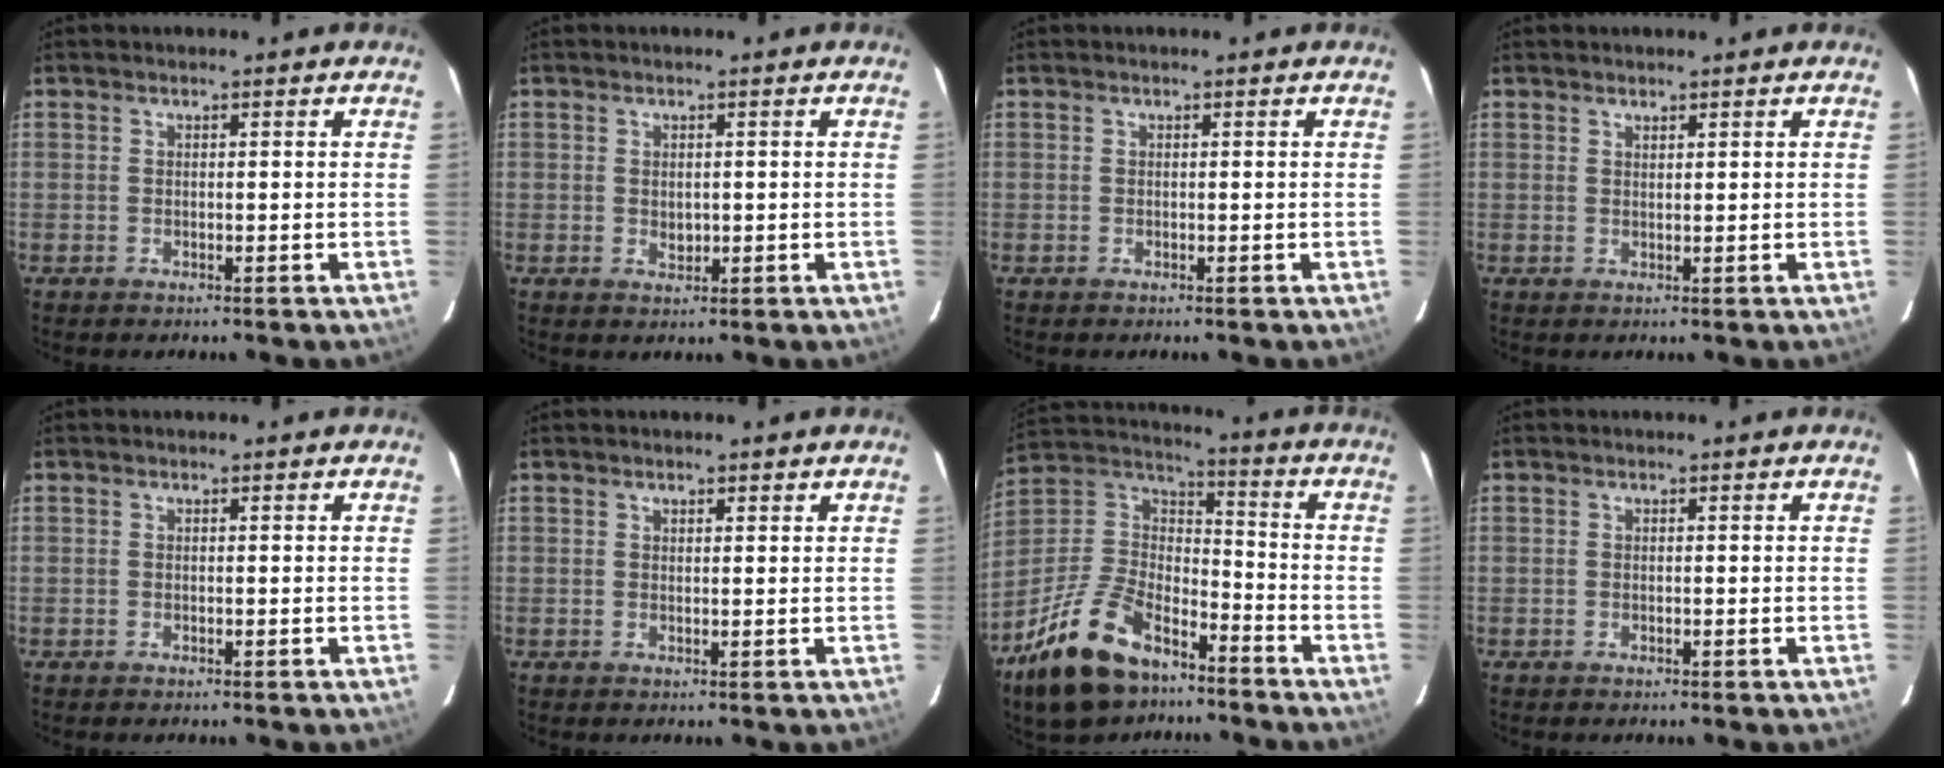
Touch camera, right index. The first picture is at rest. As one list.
[{"total": 2.0, "force": [-0.1, 1.6, 1.2], "torque": [-0.018, 0.000, 0.002]}, {"total": 0.0}, {"total": 0.8, "force": [0.8, 0.2, 0.2], "torque": [-0.005, 0.001, 0.014]}, {"total": 0.0}, {"total": 1.3, "force": [1.0, 0.5, 0.6], "torque": [-0.009, 0.004, 0.015]}, {"total": 21.4, "force": [-14.0, 10.6, 12.2], "torque": [-0.260, 0.003, -0.243]}, {"total": 0.0}]